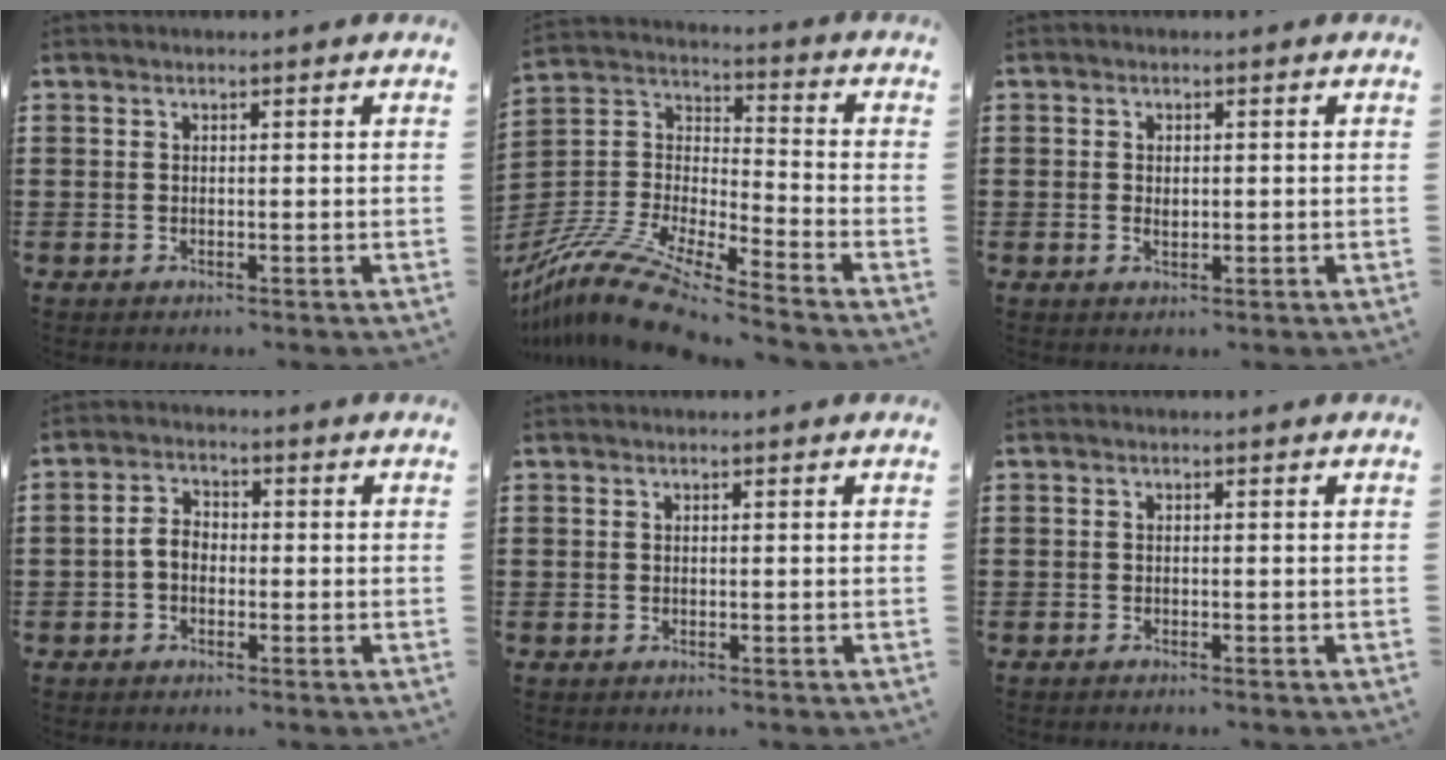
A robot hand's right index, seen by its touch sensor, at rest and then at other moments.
{"total": 12.4, "force": [-11.2, 1.0, 5.4], "torque": [-0.131, 0.009, -0.231]}
{"total": 1.1, "force": [-0.1, 0.7, 0.9], "torque": [-0.016, 0.006, -0.002]}
{"total": 3.4, "force": [-0.9, 2.2, 2.5], "torque": [-0.062, 0.002, -0.022]}
{"total": 0.0}
{"total": 0.5, "force": [-0.5, 0.0, 0.1], "torque": [-0.002, -0.002, -0.010]}